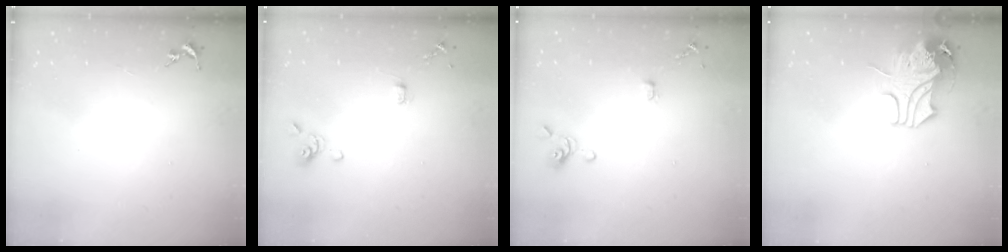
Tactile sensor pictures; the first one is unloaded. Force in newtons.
{"total": 4.4, "press": 4.0, "slide": 1.8}
{"total": 4.0, "press": 3.9, "slide": 0.9}
{"total": 11.7, "press": 11.5, "slide": 1.8}